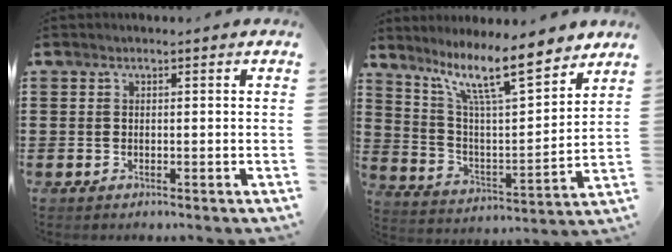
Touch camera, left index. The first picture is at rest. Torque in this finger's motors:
{"motor_torque": [2.14, 0.00, 0.70, 0.21]}